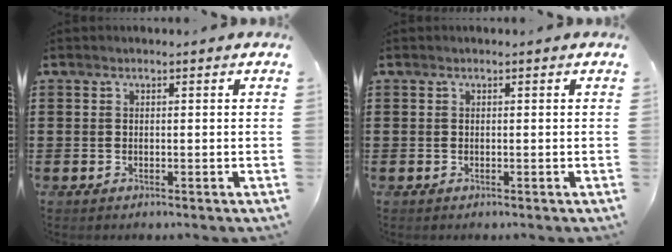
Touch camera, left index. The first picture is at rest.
{"total": 0.0}